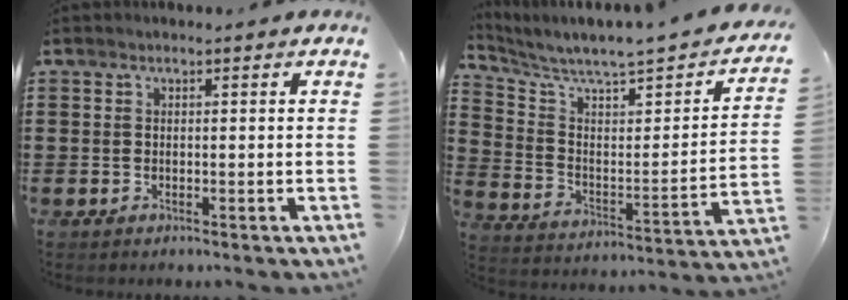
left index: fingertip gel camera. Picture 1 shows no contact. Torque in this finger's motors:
{"motor_torque": [1.75, -0.38, 0.21, 0.06]}